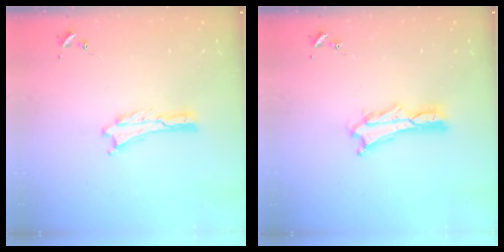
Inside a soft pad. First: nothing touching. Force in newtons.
{"total": 2.0, "press": 2.0, "slide": 0.3}